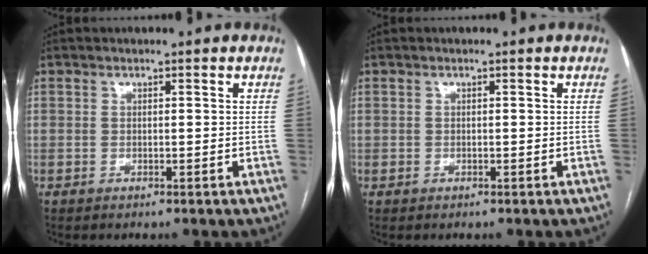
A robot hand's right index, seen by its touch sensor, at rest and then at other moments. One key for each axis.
{"total": 0.0}